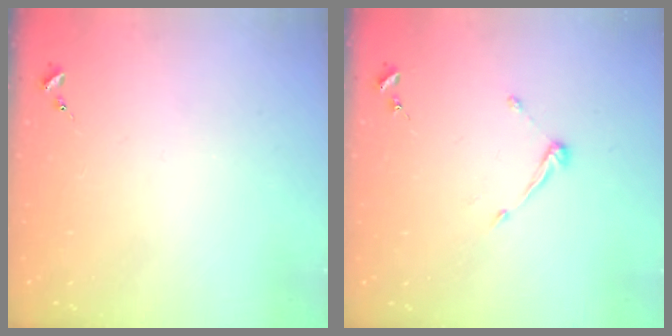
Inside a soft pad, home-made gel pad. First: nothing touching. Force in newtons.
{"total": 6.6, "press": 6.6, "slide": 0.5}